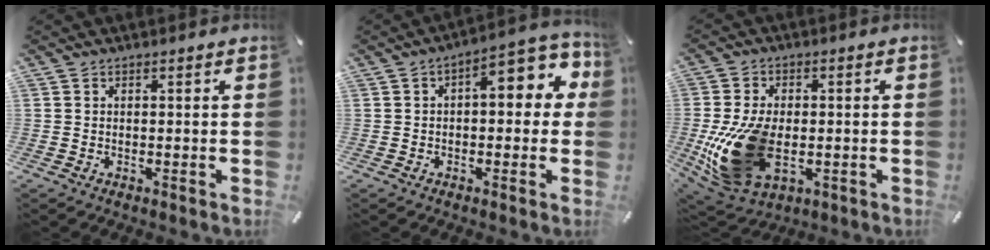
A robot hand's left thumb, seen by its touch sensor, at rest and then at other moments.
{"total": 10.2, "force": [2.2, 4.9, 8.7], "torque": [-0.108, -0.018, 0.029]}
{"total": 18.3, "force": [-3.1, 11.6, 13.8], "torque": [-0.289, -0.007, -0.046]}